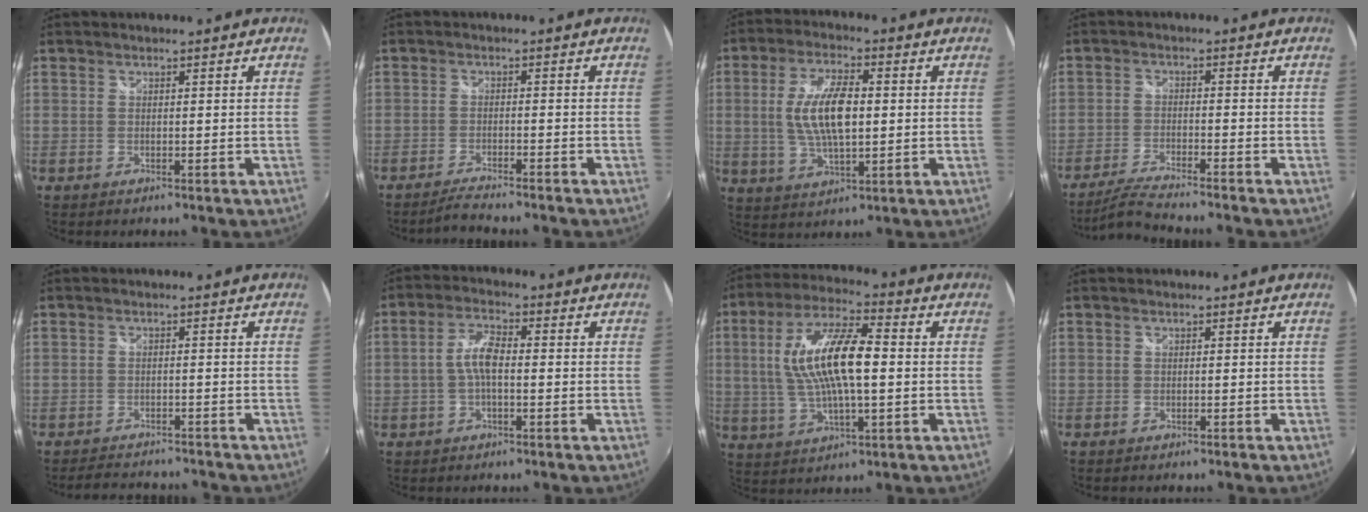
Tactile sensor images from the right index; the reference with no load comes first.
{"total": 4.2, "force": [-3.9, -0.2, 1.6], "torque": [-0.048, -0.006, -0.070]}
{"total": 11.0, "force": [0.6, 4.5, 10.0], "torque": [-0.195, 0.003, 0.015]}
{"total": 7.5, "force": [-6.7, -0.3, 3.3], "torque": [-0.086, -0.015, -0.118]}
{"total": 6.9, "force": [-6.4, 1.5, 1.9], "torque": [-0.052, -0.004, -0.094]}
{"total": 4.8, "force": [-0.8, 1.7, 4.4], "torque": [-0.094, 0.013, -0.017]}
{"total": 14.9, "force": [0.9, 4.7, 14.1], "torque": [-0.273, 0.013, 0.016]}
{"total": 0.7, "force": [-0.7, 0.2, 0.2], "torque": [-0.006, -0.002, -0.011]}